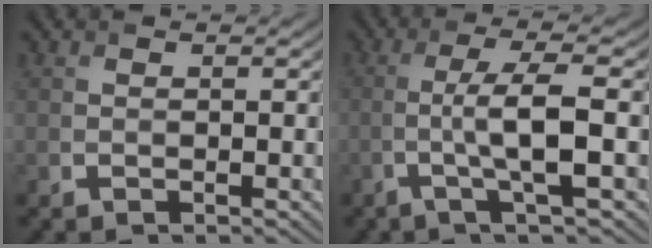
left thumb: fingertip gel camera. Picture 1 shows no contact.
{"total": 5.9, "force": [-1.3, 0.7, 5.7], "torque": [-0.099, 0.016, -0.040]}